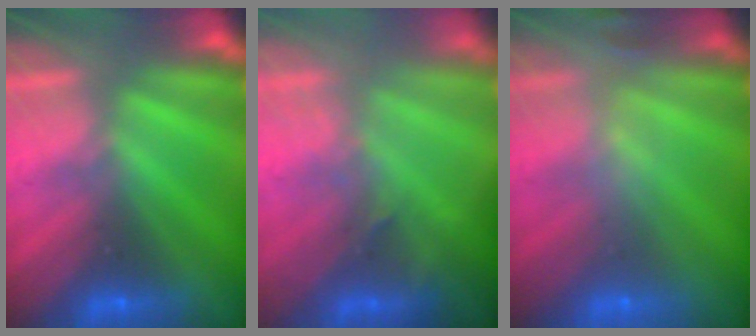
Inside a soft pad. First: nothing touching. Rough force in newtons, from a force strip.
{"total": 2.7}
{"total": 2.4}